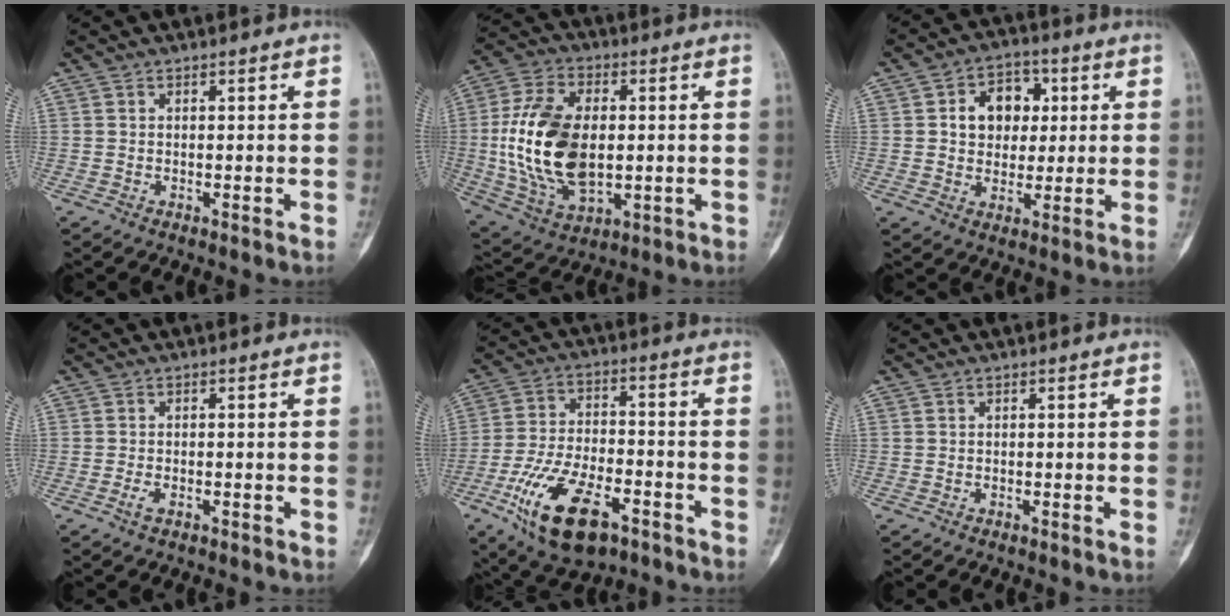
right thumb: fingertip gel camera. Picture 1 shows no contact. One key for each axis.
{"total": 20.2, "fx": -0.2, "fy": 12.3, "fz": 16.0, "tx": -0.301, "ty": -0.001, "tz": 0.008}
{"total": 9.8, "fx": 1.9, "fy": 7.6, "fz": 5.9, "tx": -0.043, "ty": 0.008, "tz": 0.027}
{"total": 1.8, "fx": -1.0, "fy": 0.9, "fz": 1.2, "tx": -0.026, "ty": 0.003, "tz": -0.021}
{"total": 17.5, "fx": -8.8, "fy": 8.4, "fz": 12.7, "tx": -0.226, "ty": 0.033, "tz": -0.146}
{"total": 0.0}